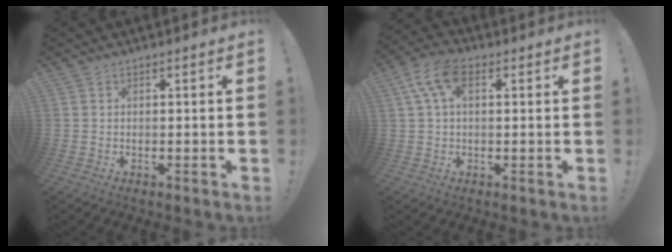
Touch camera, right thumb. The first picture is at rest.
{"total": 9.1, "force": [2.8, 5.2, 7.0], "torque": [-0.137, 0.004, 0.053]}